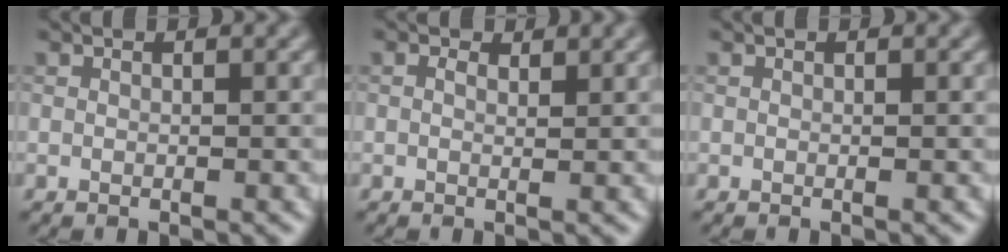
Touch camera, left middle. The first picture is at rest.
{"total": 1.4, "force": [0.9, 0.6, 0.9], "torque": [-0.017, -0.002, 0.010]}
{"total": 0.0}